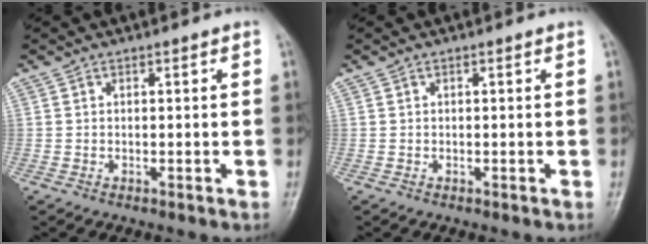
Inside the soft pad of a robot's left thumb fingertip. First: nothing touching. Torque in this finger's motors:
{"motor_torque": [0.00, 0.00, -0.02, -0.02, 0.00]}